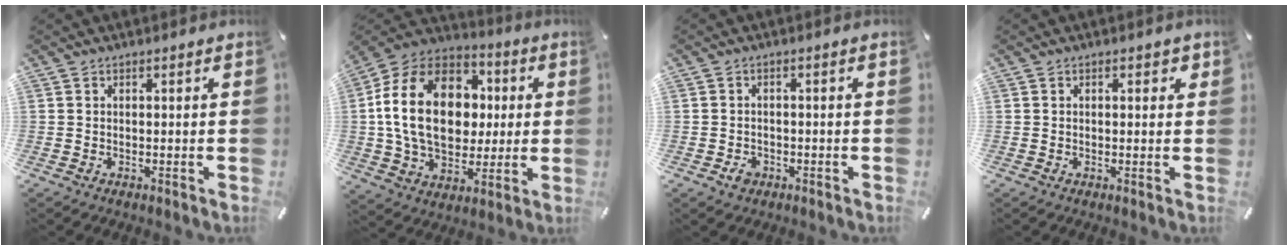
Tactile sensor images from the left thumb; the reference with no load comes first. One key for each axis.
{"total": 22.5, "fx": 2.0, "fy": 16.6, "fz": 15.0, "tx": -0.301, "ty": 0.019, "tz": 0.035}
{"total": 2.4, "fx": -1.2, "fy": 1.9, "fz": 0.9, "tx": -0.015, "ty": 0.008, "tz": -0.024}
{"total": 1.2, "fx": 0.3, "fy": 0.8, "fz": 0.9, "tx": -0.010, "ty": 0.004, "tz": 0.002}